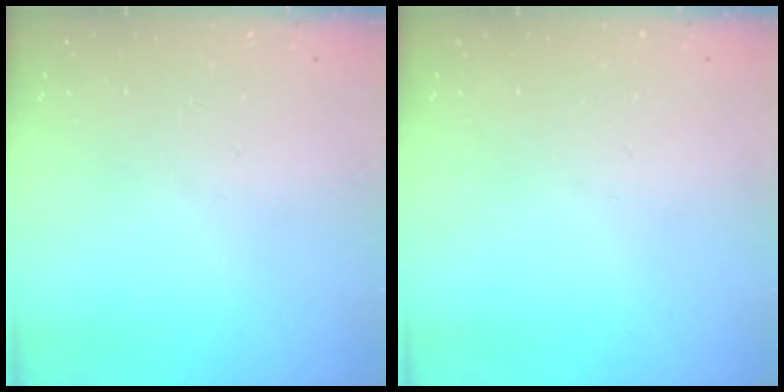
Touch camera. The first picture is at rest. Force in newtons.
{"total": 0.0}